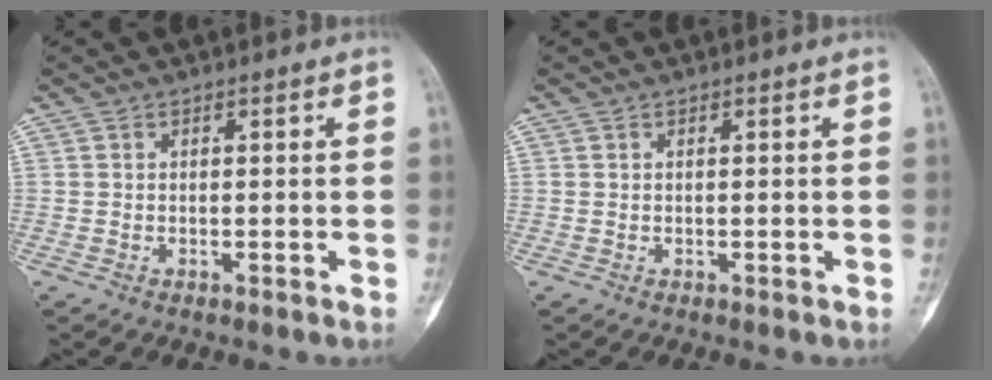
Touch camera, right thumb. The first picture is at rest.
{"total": 0.0}